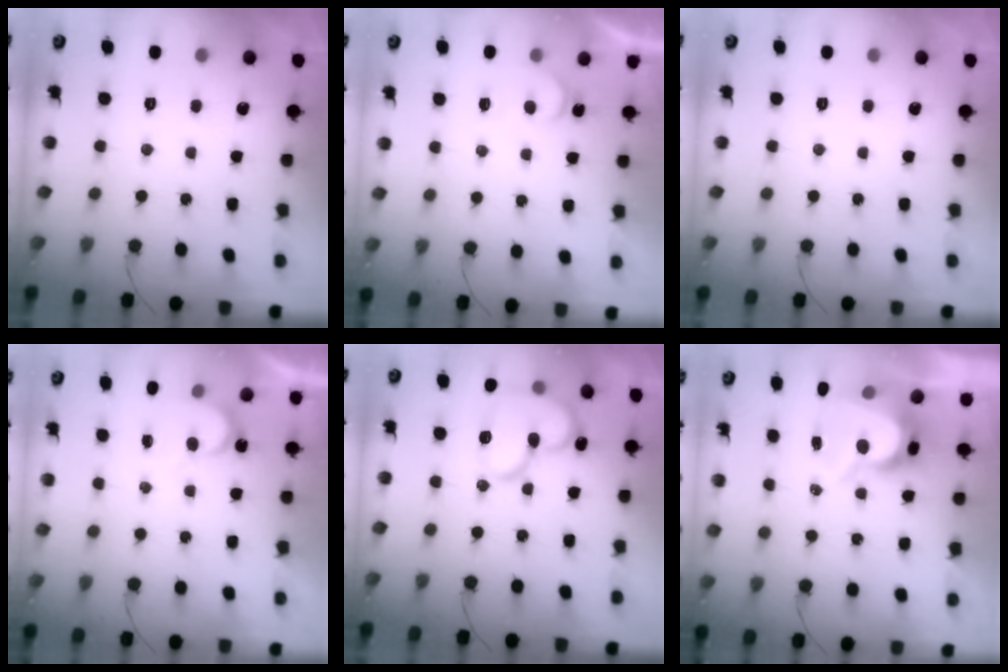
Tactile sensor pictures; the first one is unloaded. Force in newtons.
{"total": 4.5, "press": 4.5, "slide": 0.4}
{"total": 0.0}
{"total": 3.7, "press": 3.7, "slide": 0.4}
{"total": 16.0, "press": 15.9, "slide": 1.8}
{"total": 8.5, "press": 8.5, "slide": 0.7}